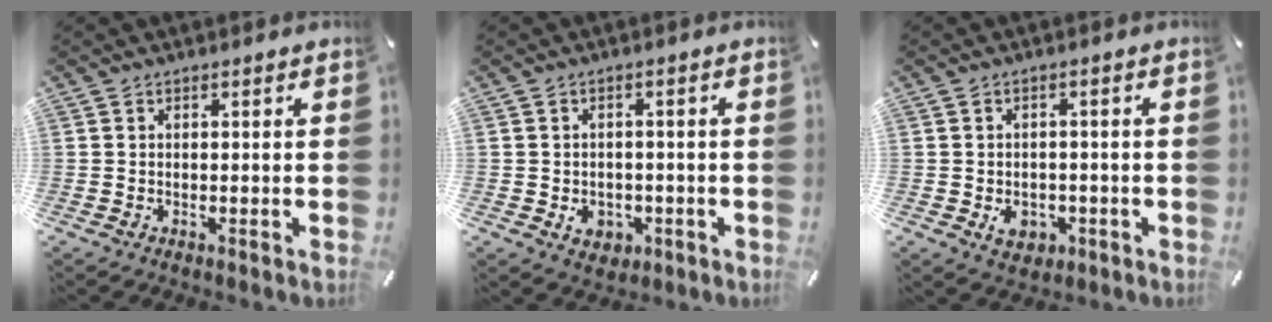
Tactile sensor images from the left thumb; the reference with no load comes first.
{"total": 4.5, "force": [-1.3, 3.7, 2.1], "torque": [-0.025, -0.002, -0.024]}
{"total": 4.8, "force": [-1.4, 3.9, 2.5], "torque": [-0.038, -0.003, -0.028]}